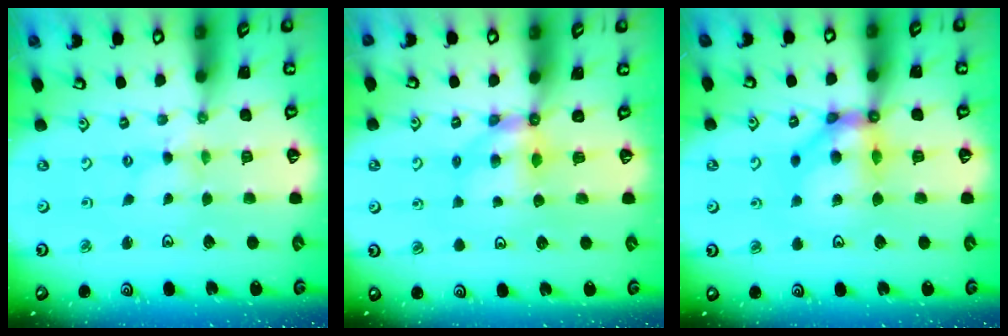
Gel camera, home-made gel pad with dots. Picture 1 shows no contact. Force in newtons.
{"total": 5.6, "press": 5.6, "slide": 0.4}
{"total": 10.9, "press": 10.7, "slide": 2.0}